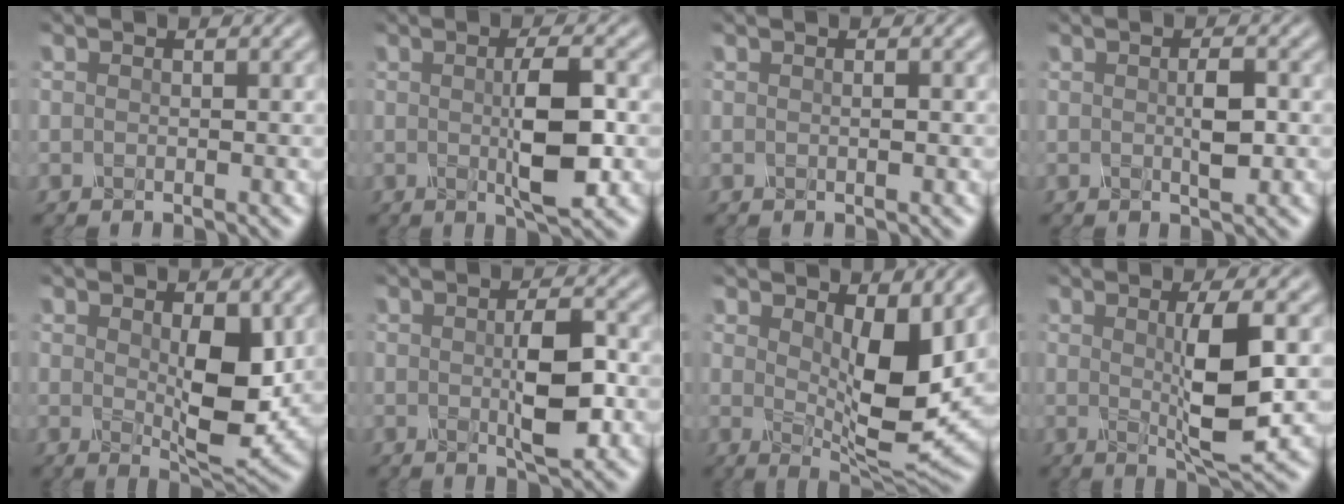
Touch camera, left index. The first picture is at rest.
{"total": 5.0, "force": [0.0, 0.9, 4.9], "torque": [-0.089, 0.002, 0.003]}
{"total": 1.0, "force": [0.2, 0.5, 0.9], "torque": [0.008, 0.006, -0.004]}
{"total": 1.9, "force": [0.1, 0.2, 1.9], "torque": [-0.038, 0.004, 0.005]}
{"total": 5.6, "force": [0.6, 2.2, 5.1], "torque": [-0.088, -0.005, 0.018]}
{"total": 4.1, "force": [-0.2, 0.8, 4.0], "torque": [-0.077, 0.004, -0.002]}
{"total": 7.6, "force": [1.0, 2.7, 7.0], "torque": [-0.116, -0.008, 0.025]}
{"total": 5.4, "force": [0.4, 0.7, 5.4], "torque": [-0.097, -0.001, 0.014]}